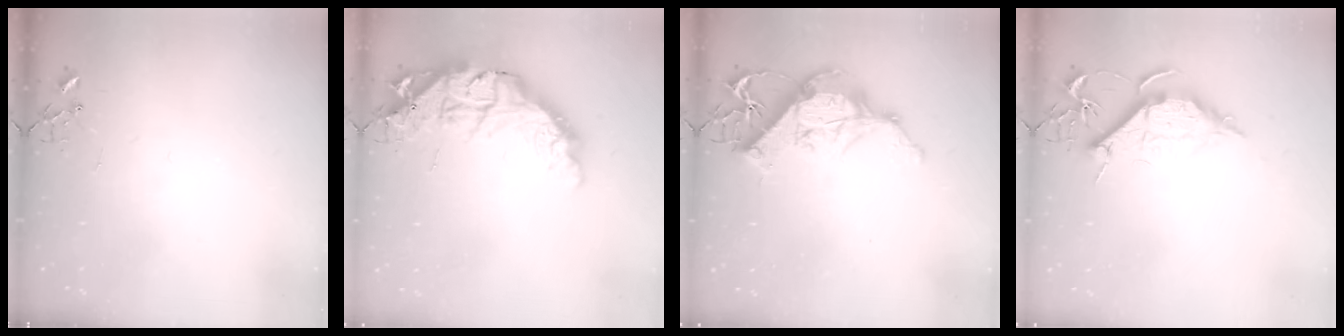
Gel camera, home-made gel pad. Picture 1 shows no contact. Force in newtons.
{"total": 21.4, "press": 21.3, "slide": 2.0}
{"total": 15.3, "press": 15.1, "slide": 2.1}
{"total": 10.2, "press": 10.2, "slide": 1.0}